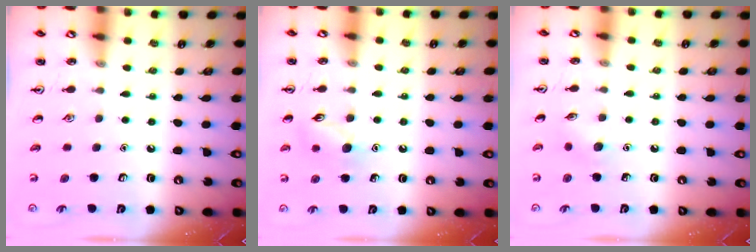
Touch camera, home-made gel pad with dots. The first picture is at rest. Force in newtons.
{"total": 7.9, "press": 7.9, "slide": 1.1}
{"total": 4.7, "press": 4.5, "slide": 1.4}